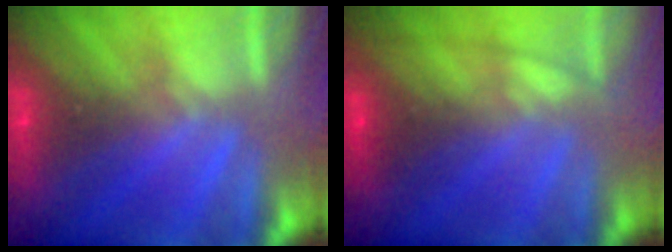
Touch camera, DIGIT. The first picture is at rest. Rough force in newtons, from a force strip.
{"total": 3.4}